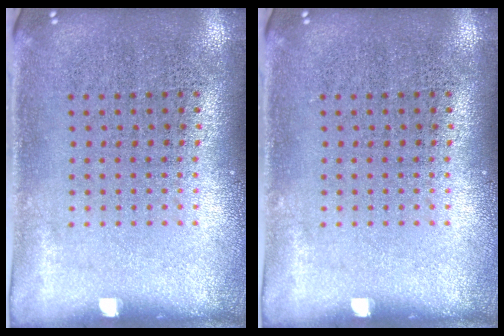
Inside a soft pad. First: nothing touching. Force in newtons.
{"total": 0.0}